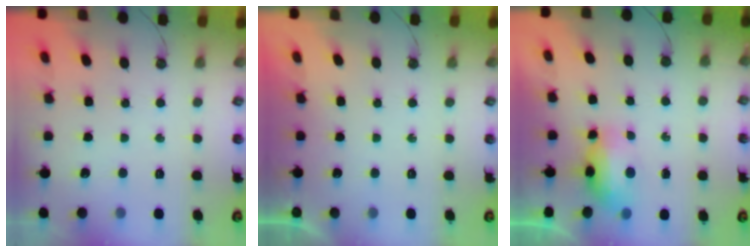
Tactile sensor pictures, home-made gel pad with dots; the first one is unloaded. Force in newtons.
{"total": 0.0}
{"total": 14.8, "press": 10.0, "slide": 10.8}